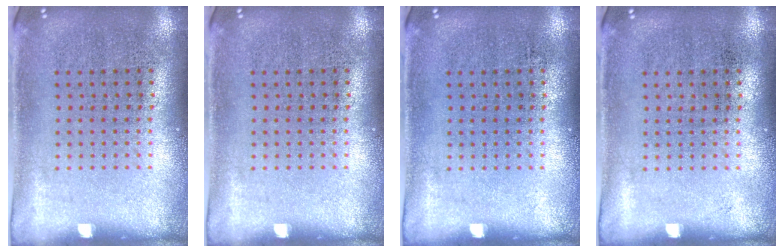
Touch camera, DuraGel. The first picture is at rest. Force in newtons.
{"total": 0.0}
{"total": 0.0}
{"total": 0.0}